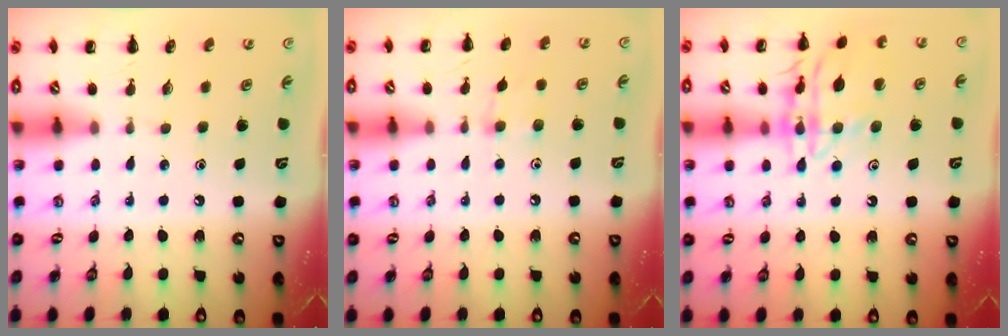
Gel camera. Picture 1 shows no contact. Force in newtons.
{"total": 3.6, "press": 3.4, "slide": 1.3}
{"total": 14.8, "press": 14.8, "slide": 0.9}